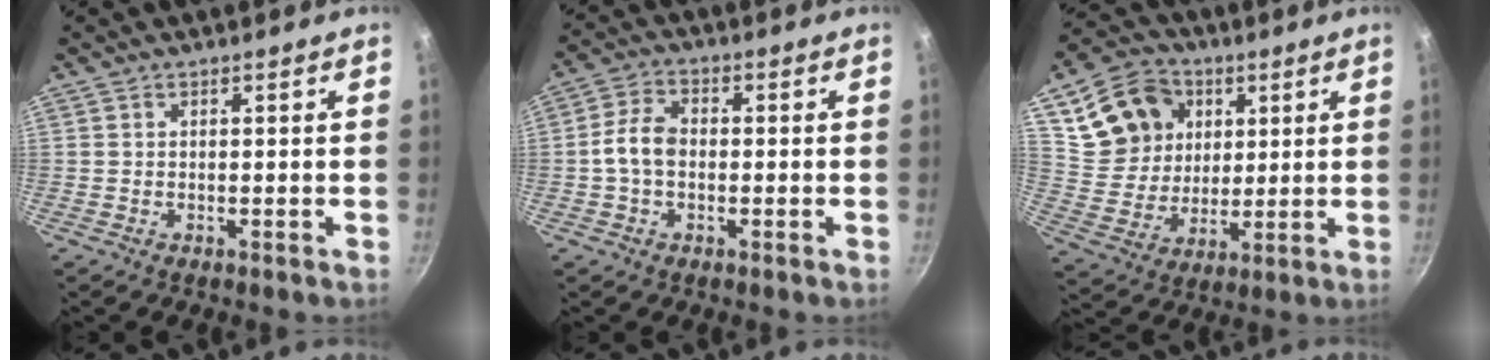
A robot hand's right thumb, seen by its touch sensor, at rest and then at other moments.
{"total": 5.9, "force": [-0.6, 3.9, 4.4], "torque": [-0.080, 0.025, -0.019]}
{"total": 16.5, "force": [6.3, 13.5, 7.2], "torque": [-0.112, -0.006, 0.122]}